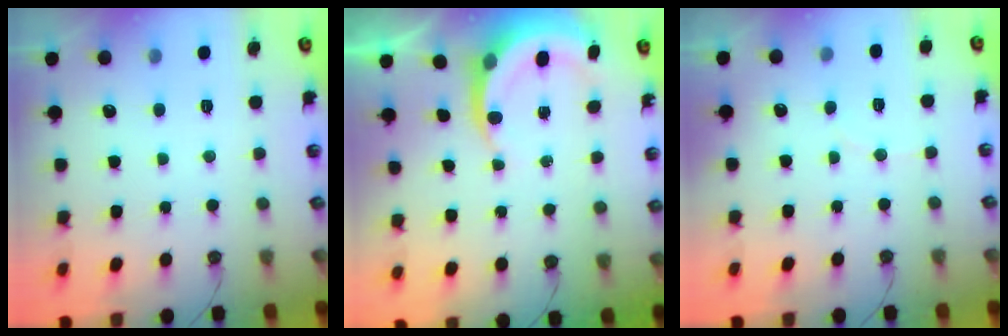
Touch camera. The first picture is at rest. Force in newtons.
{"total": 4.6, "press": 4.6, "slide": 0.1}
{"total": 2.4, "press": 2.3, "slide": 0.7}